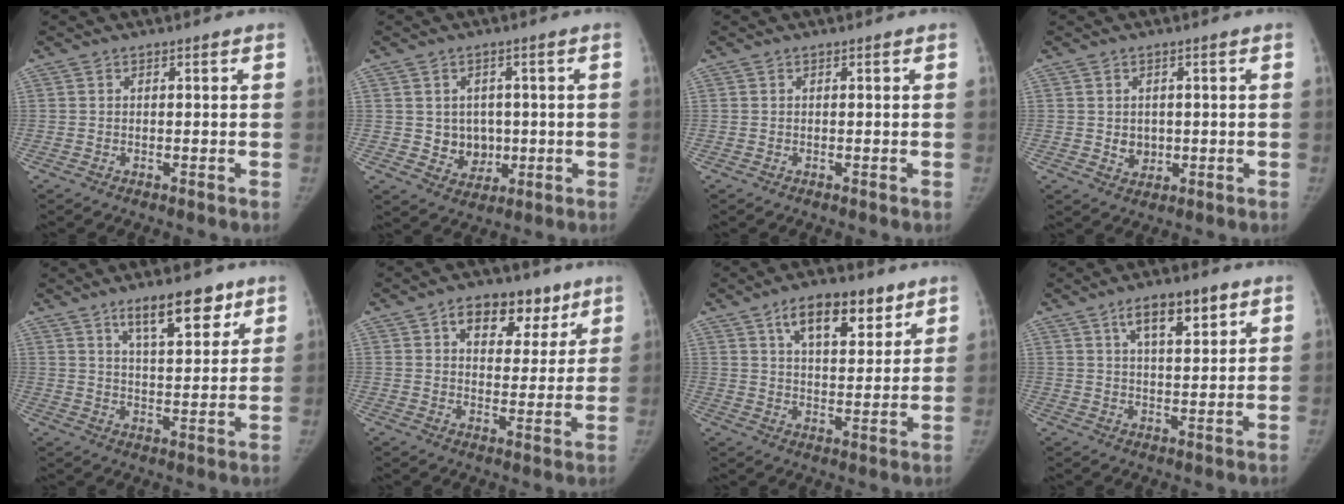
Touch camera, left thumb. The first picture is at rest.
{"total": 6.1, "force": [0.0, 5.5, 2.8], "torque": [-0.004, 0.000, 0.011]}
{"total": 0.0}
{"total": 3.2, "force": [-0.1, 2.8, 1.6], "torque": [-0.009, -0.001, 0.009]}
{"total": 10.8, "force": [6.8, 4.0, 7.4], "torque": [-0.090, -0.035, 0.112]}
{"total": 11.8, "force": [6.3, 7.4, 6.6], "torque": [-0.047, -0.017, 0.091]}
{"total": 12.5, "force": [7.2, 5.9, 8.2], "torque": [-0.095, -0.029, 0.117]}
{"total": 8.9, "force": [4.8, 3.4, 6.6], "torque": [-0.087, -0.018, 0.077]}